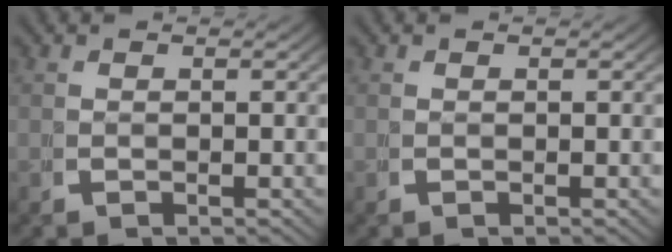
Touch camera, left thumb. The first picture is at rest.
{"total": 0.0}